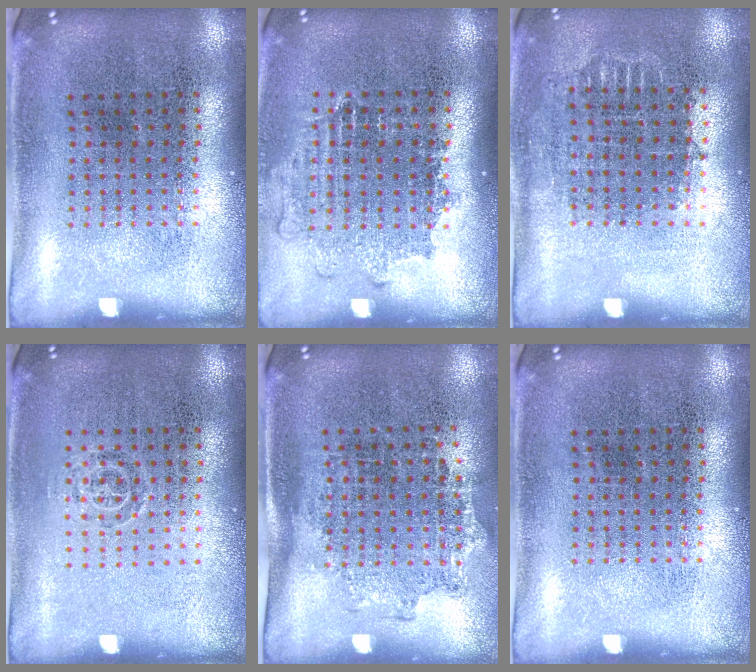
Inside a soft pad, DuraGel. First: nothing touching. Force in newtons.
{"total": 1.0, "press": 1.0, "slide": 0.4}
{"total": 0.9, "press": 0.8, "slide": 0.4}
{"total": 0.7, "press": 0.5, "slide": 0.5}
{"total": 1.3, "press": 1.1, "slide": 0.7}
{"total": 0.0}